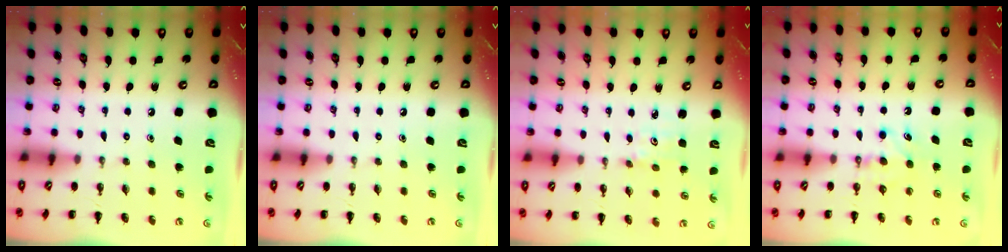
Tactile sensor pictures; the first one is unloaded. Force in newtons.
{"total": 0.0}
{"total": 2.6, "press": 2.5, "slide": 0.8}
{"total": 5.6, "press": 5.3, "slide": 1.6}